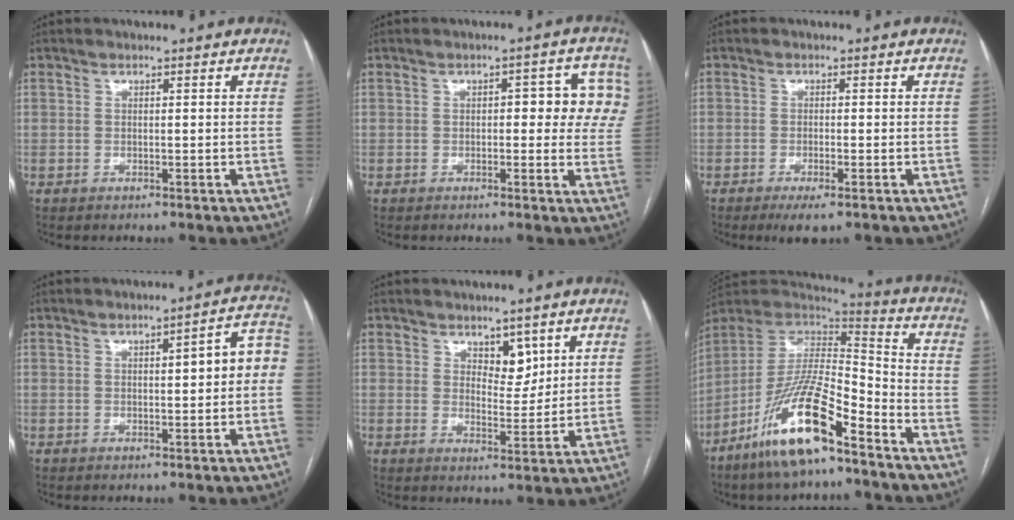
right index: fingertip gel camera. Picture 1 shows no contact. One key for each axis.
{"total": 8.4, "fx": 1.7, "fy": 4.1, "fz": 7.2, "tx": -0.065, "ty": 0.025, "tz": 0.016}
{"total": 3.4, "fx": -2.0, "fy": 0.6, "fz": 2.7, "tx": -0.044, "ty": -0.008, "tz": -0.029}
{"total": 6.0, "fx": 0.3, "fy": 1.5, "fz": 5.8, "tx": -0.067, "ty": 0.028, "tz": 0.001}
{"total": 4.3, "fx": 2.6, "fy": 2.2, "fz": 2.7, "tx": -0.034, "ty": -0.004, "tz": 0.043}
{"total": 17.6, "fx": -11.1, "fy": 3.5, "fz": 13.2, "tx": -0.268, "ty": -0.011, "tz": -0.204}